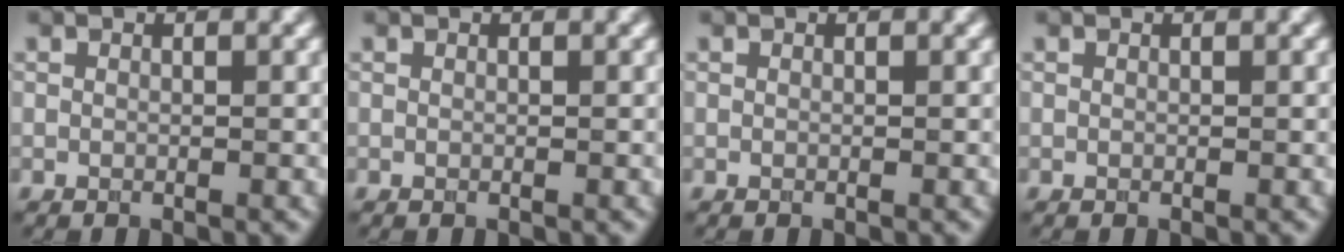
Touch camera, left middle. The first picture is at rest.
{"total": 0.0}
{"total": 0.0}
{"total": 0.0}